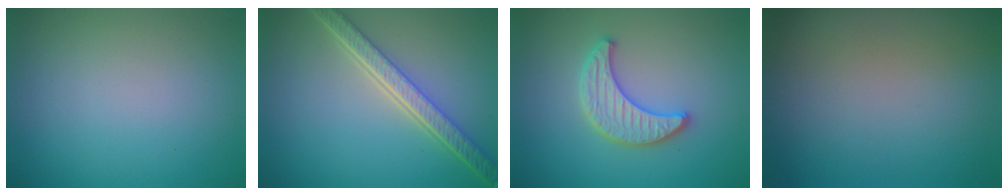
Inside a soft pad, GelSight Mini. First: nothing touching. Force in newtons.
{"total": 5.4, "press": 4.2, "slide": 3.4}
{"total": 3.4, "press": 3.3, "slide": 0.4}
{"total": 0.0}